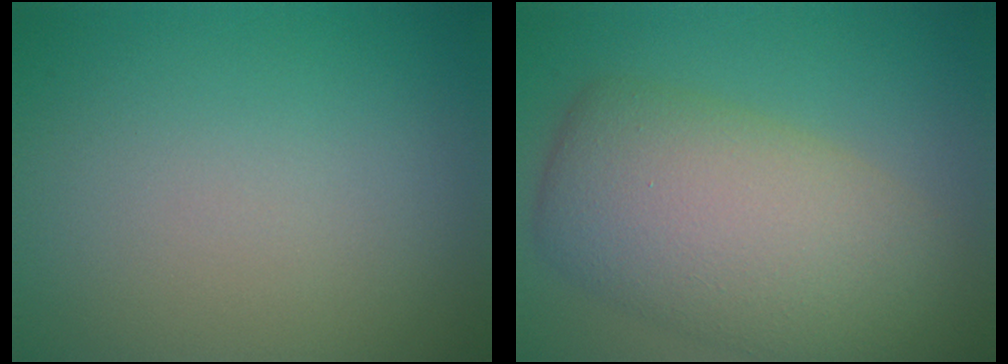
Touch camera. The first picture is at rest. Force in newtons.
{"total": 9.0, "press": 9.0, "slide": 0.7}